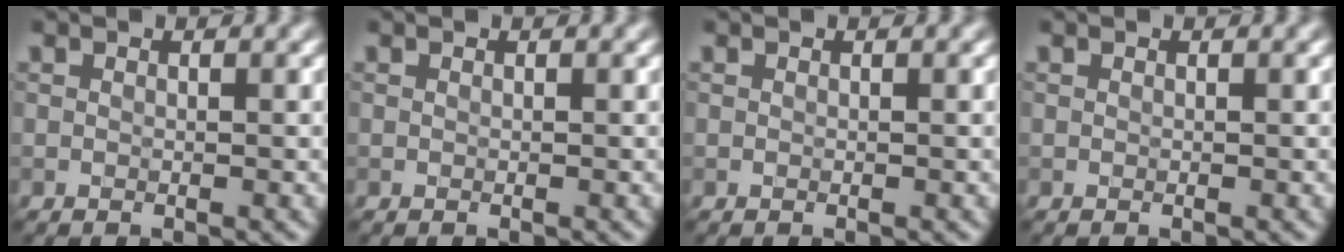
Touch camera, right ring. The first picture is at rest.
{"total": 0.0}
{"total": 0.0}
{"total": 0.0}